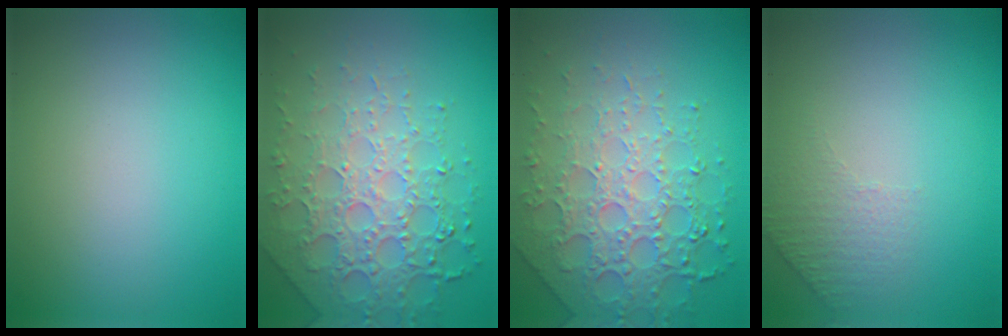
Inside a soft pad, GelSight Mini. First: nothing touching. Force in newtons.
{"total": 7.3, "press": 5.2, "slide": 5.1}
{"total": 7.7, "press": 5.3, "slide": 5.5}
{"total": 1.3, "press": 0.8, "slide": 1.1}